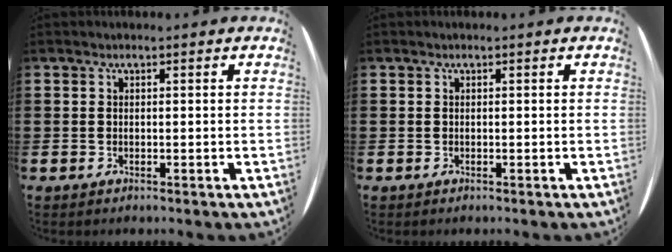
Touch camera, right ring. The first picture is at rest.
{"total": 0.0}